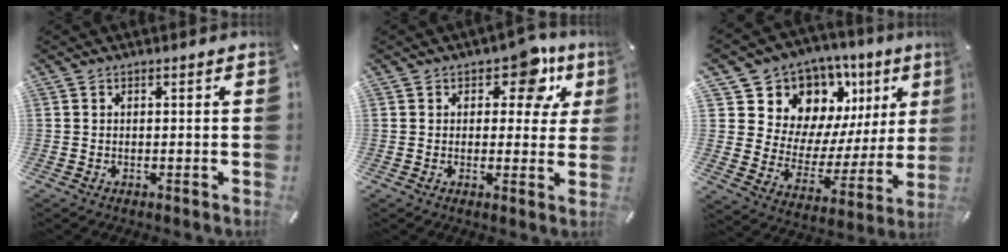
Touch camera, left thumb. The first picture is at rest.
{"total": 9.4, "force": [5.0, 5.5, 5.8], "torque": [-0.049, -0.032, 0.078]}
{"total": 11.5, "force": [8.1, 8.0, 1.9], "torque": [-0.018, -0.102, 0.144]}